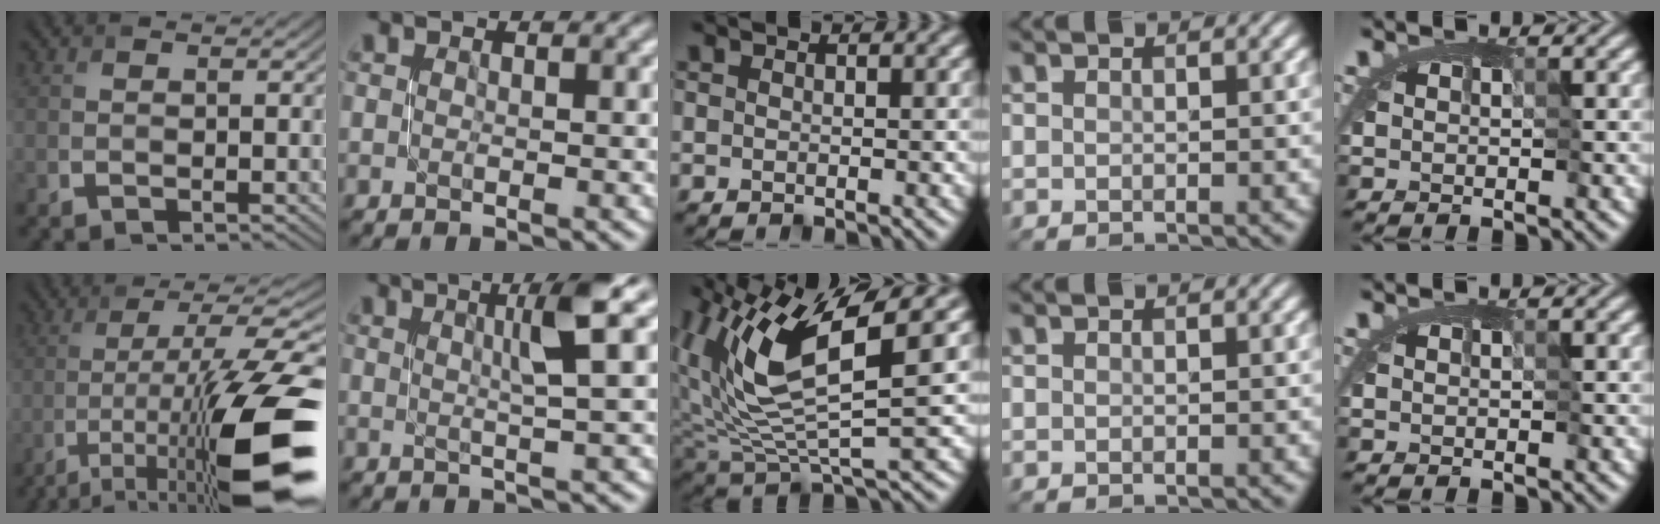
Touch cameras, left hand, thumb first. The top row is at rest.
{"thumb": {"total": 16.5, "force": [-6.9, 3.6, 14.5], "torque": [-0.235, 0.003, -0.112]}, "index": {"total": 4.5, "force": [1.3, 0.3, 4.3], "torque": [-0.070, 0.007, 0.027]}, "middle": {"total": 11.0, "force": [4.2, 3.4, 9.5], "torque": [-0.196, 0.009, 0.082]}}